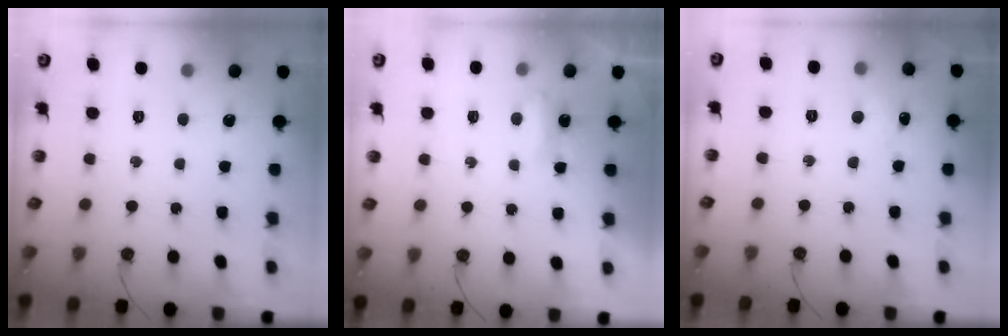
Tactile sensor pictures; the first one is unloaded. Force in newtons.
{"total": 3.4, "press": 3.3, "slide": 0.4}
{"total": 3.6, "press": 3.6, "slide": 0.5}